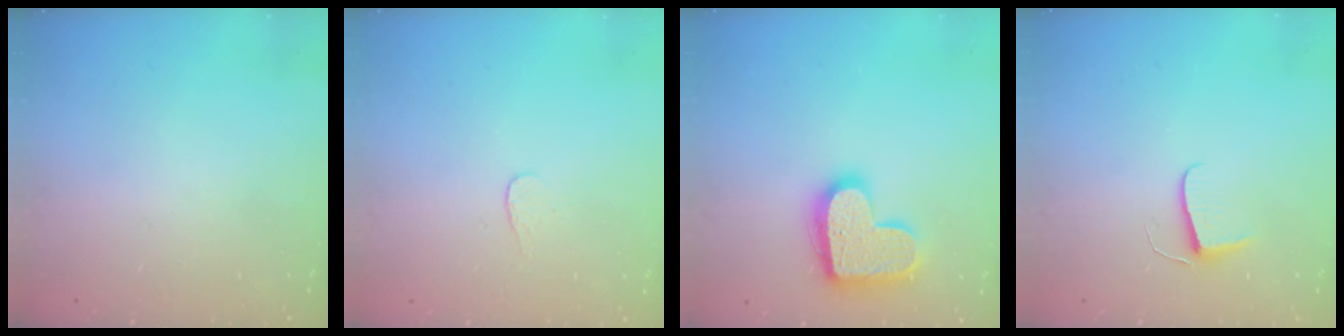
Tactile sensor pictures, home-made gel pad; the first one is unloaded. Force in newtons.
{"total": 2.7, "press": 2.7, "slide": 0.3}
{"total": 17.4, "press": 17.4, "slide": 0.9}
{"total": 5.9, "press": 5.8, "slide": 0.6}